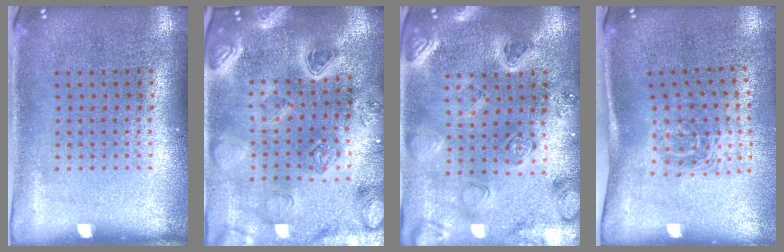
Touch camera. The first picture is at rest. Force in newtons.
{"total": 3.7, "press": 3.5, "slide": 1.3}
{"total": 2.2, "press": 2.2, "slide": 0.2}
{"total": 1.7, "press": 1.1, "slide": 1.3}